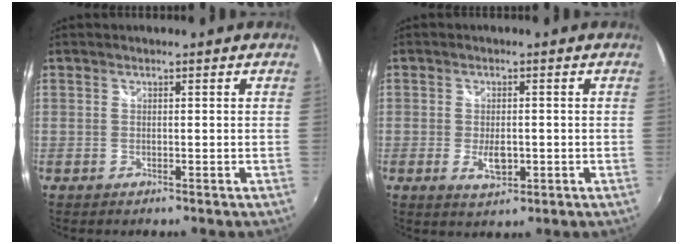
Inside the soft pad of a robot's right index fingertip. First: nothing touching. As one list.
[{"total": 4.1, "force": [-1.0, 2.0, 3.4], "torque": [-0.064, -0.005, -0.013]}]